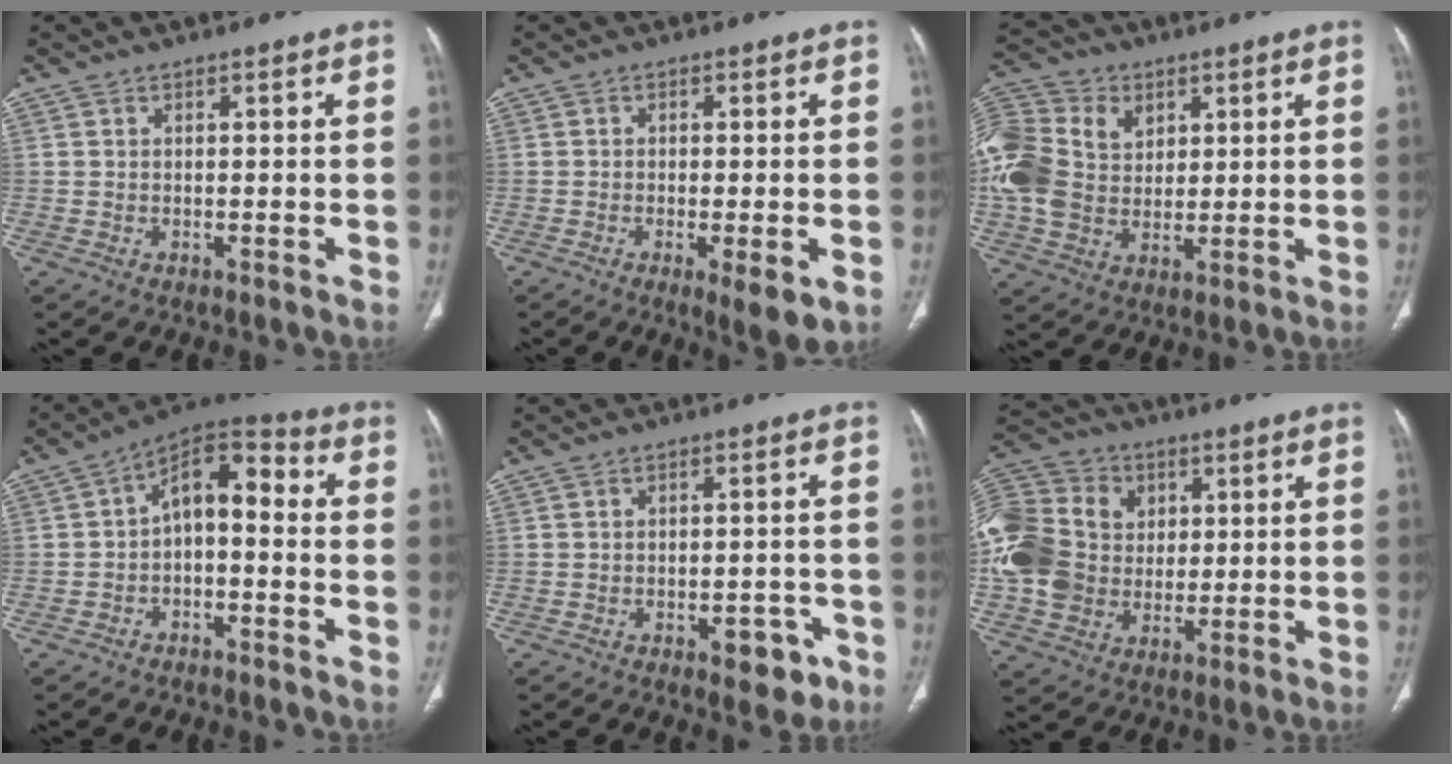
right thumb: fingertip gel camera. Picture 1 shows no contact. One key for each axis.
{"total": 5.9, "fx": -2.0, "fy": 1.5, "fz": 5.3, "tx": -0.080, "ty": -0.014, "tz": -0.029}
{"total": 19.4, "fx": 4.4, "fy": 15.0, "fz": 11.6, "tx": -0.260, "ty": 0.019, "tz": 0.084}
{"total": 10.4, "fx": -1.0, "fy": 5.9, "fz": 8.5, "tx": -0.109, "ty": 0.050, "tz": -0.029}
{"total": 5.8, "fx": -3.0, "fy": 3.1, "fz": 3.8, "tx": -0.024, "ty": 0.018, "tz": -0.033}
{"total": 21.4, "fx": 2.3, "fy": 17.6, "fz": 12.0, "tx": -0.266, "ty": 0.030, "tz": 0.045}